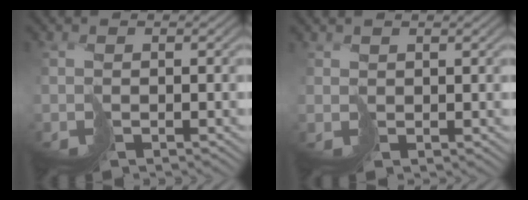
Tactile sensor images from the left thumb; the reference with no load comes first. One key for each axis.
{"total": 0.9, "fx": 0.6, "fy": 0.4, "fz": -0.6, "tx": 0.010, "ty": 0.000, "tz": 0.017}